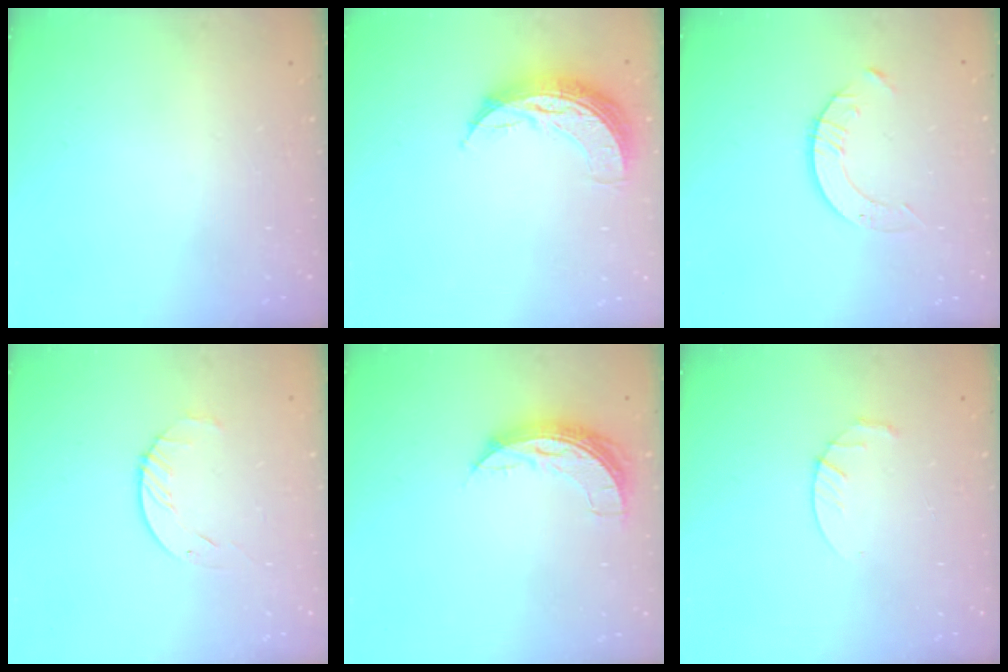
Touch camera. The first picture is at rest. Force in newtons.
{"total": 9.9, "press": 9.9, "slide": 0.6}
{"total": 3.5, "press": 3.4, "slide": 0.4}
{"total": 3.4, "press": 3.4, "slide": 0.4}
{"total": 7.7, "press": 7.7, "slide": 0.4}
{"total": 3.0, "press": 2.9, "slide": 0.5}